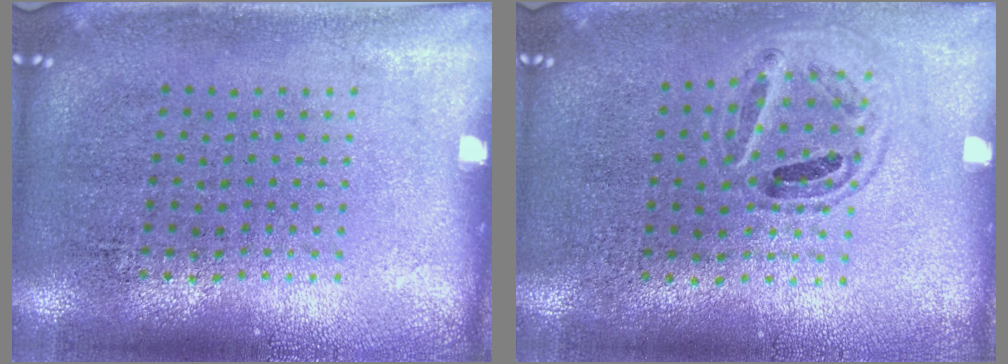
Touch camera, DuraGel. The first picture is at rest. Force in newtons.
{"total": 0.9, "press": 0.8, "slide": 0.3}